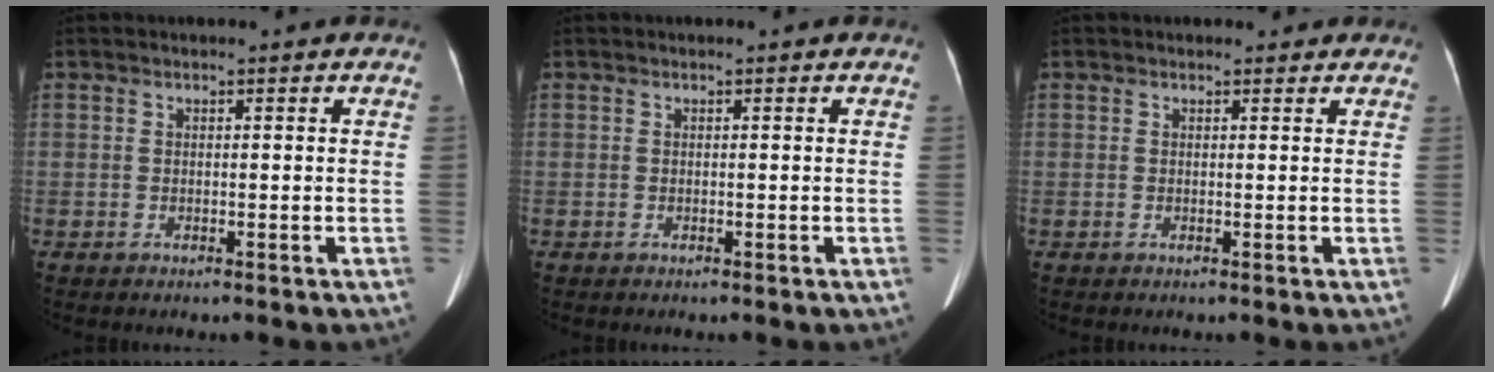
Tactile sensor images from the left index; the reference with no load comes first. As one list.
[{"total": 0.0}, {"total": 1.6, "force": [1.3, 0.9, 0.2], "torque": [0.002, 0.007, 0.009]}]